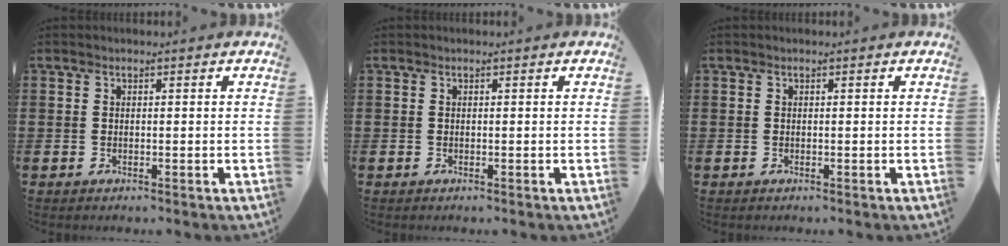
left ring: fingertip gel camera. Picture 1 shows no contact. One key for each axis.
{"total": 0.0}
{"total": 0.0}